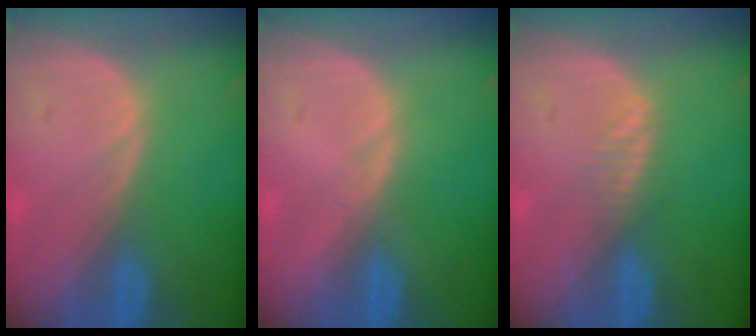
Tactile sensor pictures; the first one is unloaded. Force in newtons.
{"total": 0.7, "press": 0.5, "slide": 0.4}
{"total": 1.6, "press": 1.6, "slide": 0.1}